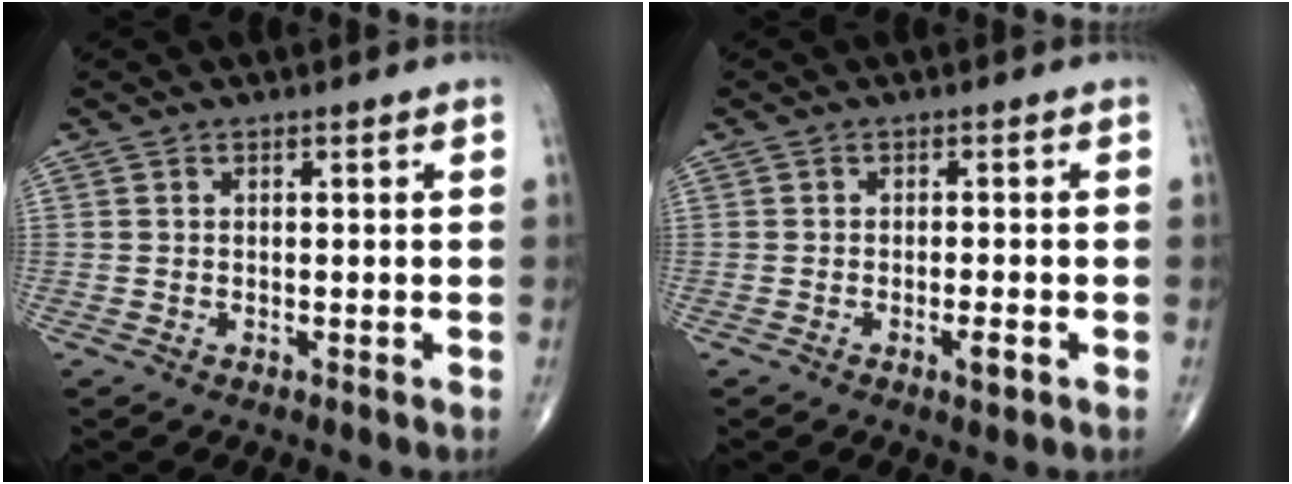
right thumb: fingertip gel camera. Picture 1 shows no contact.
{"total": 2.4, "force": [-1.0, 0.6, 2.1], "torque": [-0.033, -0.001, -0.017]}